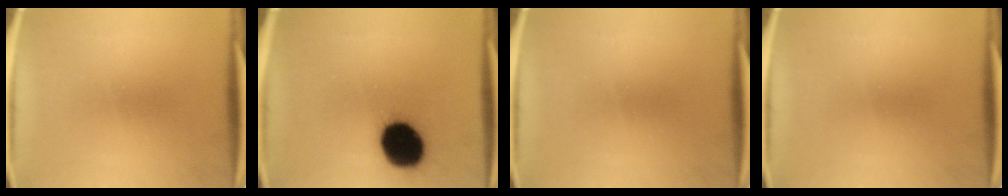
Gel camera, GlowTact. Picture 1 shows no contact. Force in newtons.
{"total": 19.4}
{"total": 0.0}
{"total": 0.0}